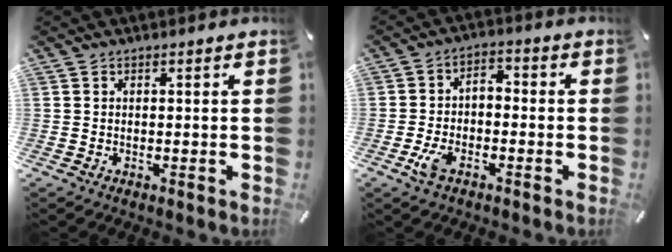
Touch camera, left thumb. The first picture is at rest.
{"total": 6.5, "force": [-3.1, 3.6, 4.5], "torque": [-0.098, 0.014, -0.061]}